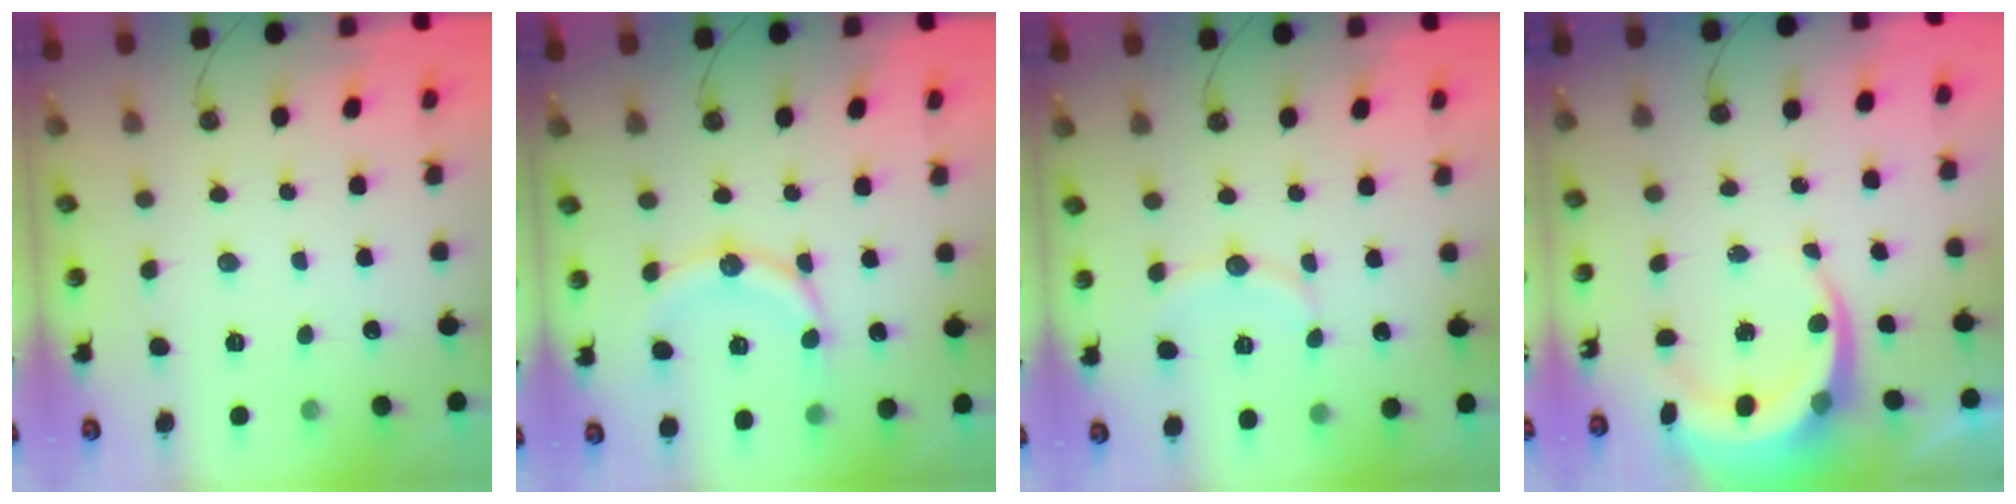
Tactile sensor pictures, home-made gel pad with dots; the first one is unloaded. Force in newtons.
{"total": 13.3, "press": 13.1, "slide": 2.7}
{"total": 7.6, "press": 7.6, "slide": 0.8}
{"total": 7.6, "press": 7.5, "slide": 1.4}